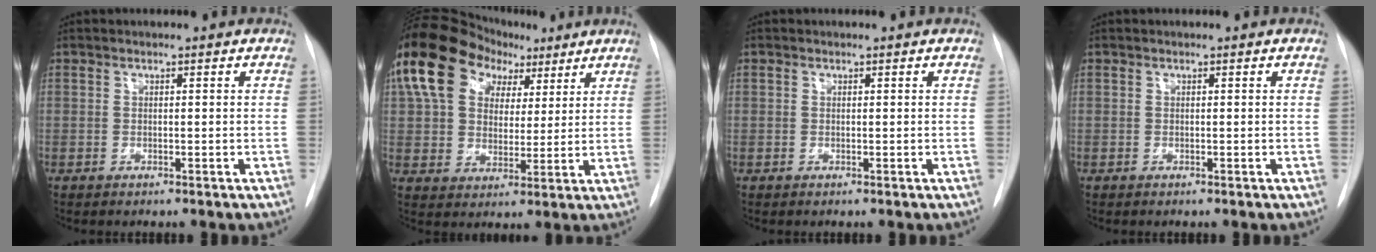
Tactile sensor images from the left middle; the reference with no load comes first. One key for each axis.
{"total": 15.0, "fx": 8.0, "fy": 10.0, "fz": 7.8, "tx": -0.156, "ty": 0.052, "tz": 0.141}
{"total": 0.7, "fx": -0.1, "fy": -0.4, "fz": -0.6, "tx": 0.017, "ty": -0.004, "tz": -0.003}
{"total": 0.0}